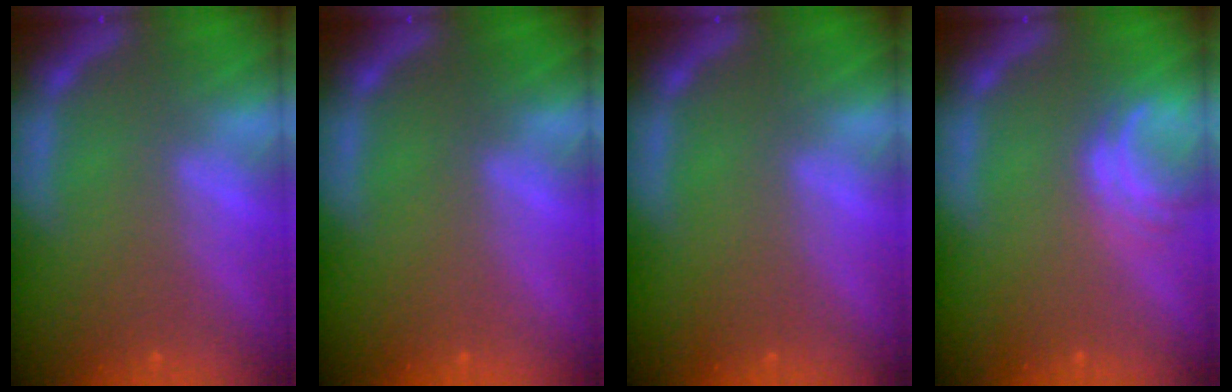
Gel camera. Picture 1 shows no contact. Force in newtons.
{"total": 0.0}
{"total": 0.0}
{"total": 3.0}